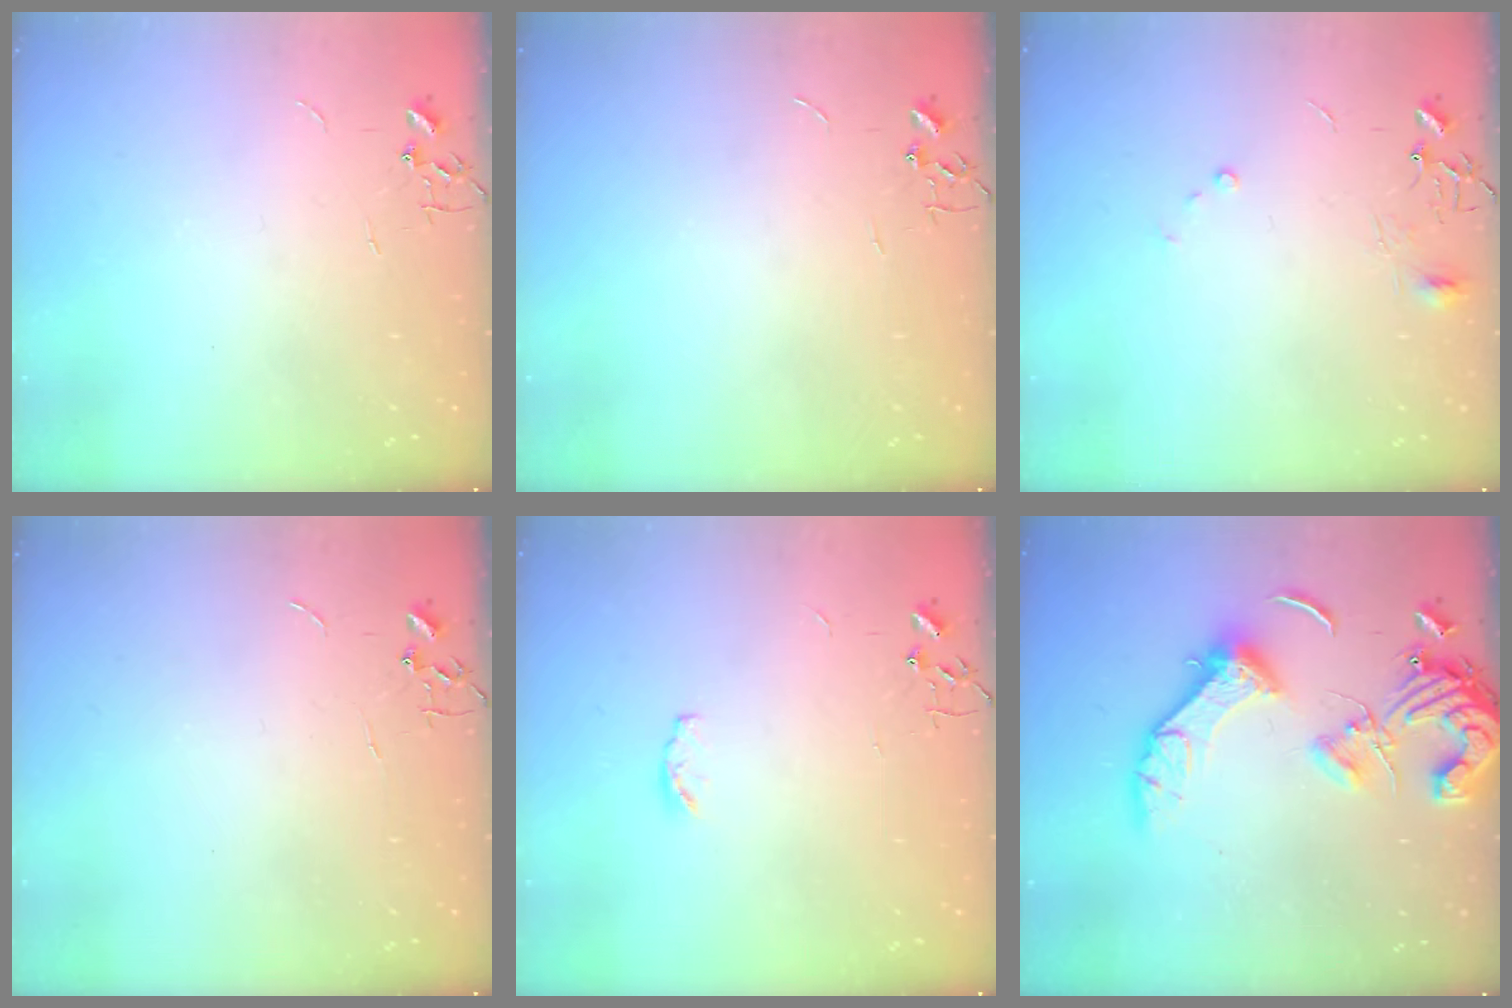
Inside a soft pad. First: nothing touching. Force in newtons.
{"total": 0.0}
{"total": 7.3, "press": 7.3, "slide": 0.6}
{"total": 0.0}
{"total": 3.5, "press": 3.4, "slide": 0.5}
{"total": 17.1, "press": 17.0, "slide": 2.2}